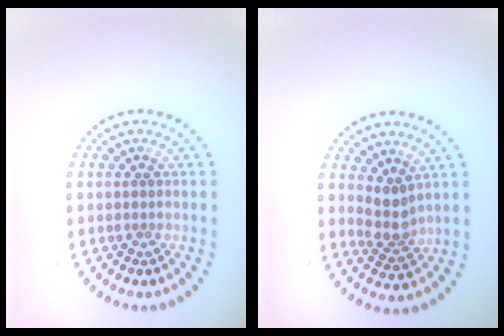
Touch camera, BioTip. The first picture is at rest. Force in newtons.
{"total": 2.4, "press": 1.8, "slide": 1.6}